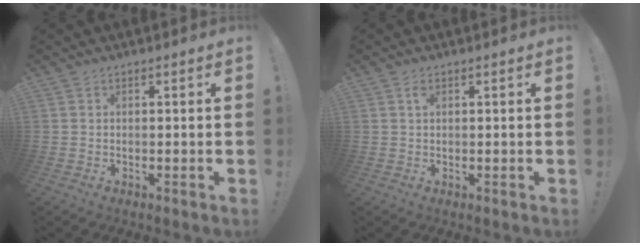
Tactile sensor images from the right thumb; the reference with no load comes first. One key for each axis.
{"total": 1.3, "fx": 0.5, "fy": 0.6, "fz": 1.1, "tx": -0.016, "ty": -0.001, "tz": 0.007}